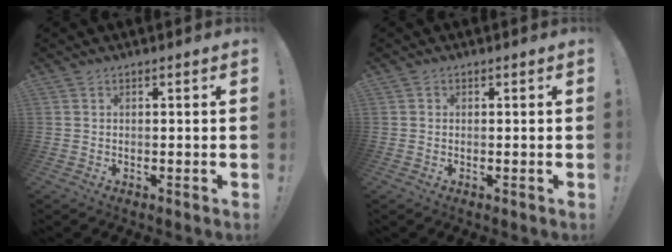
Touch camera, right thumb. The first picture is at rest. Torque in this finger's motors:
{"motor_torque": [-0.04, 0.15, 0.29, -0.18, -0.02]}